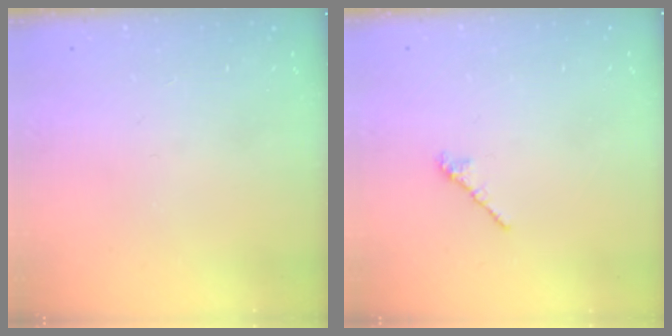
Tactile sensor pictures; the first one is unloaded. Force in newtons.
{"total": 2.4, "press": 2.3, "slide": 0.7}